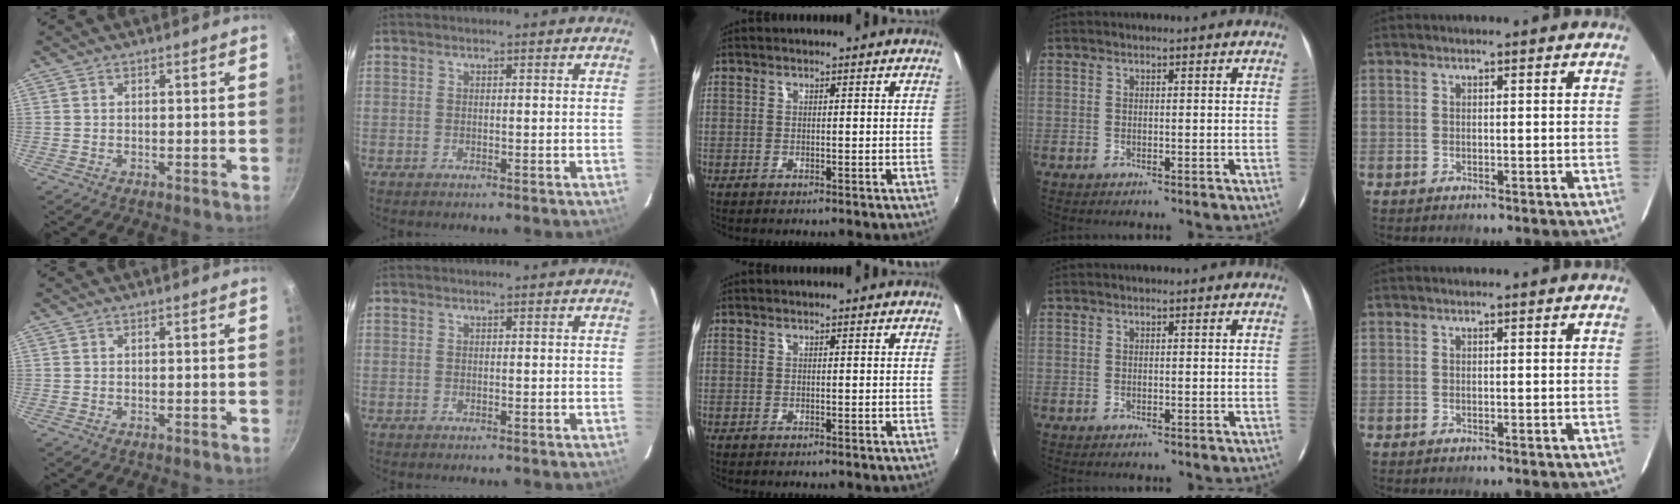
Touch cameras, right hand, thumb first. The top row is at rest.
{}